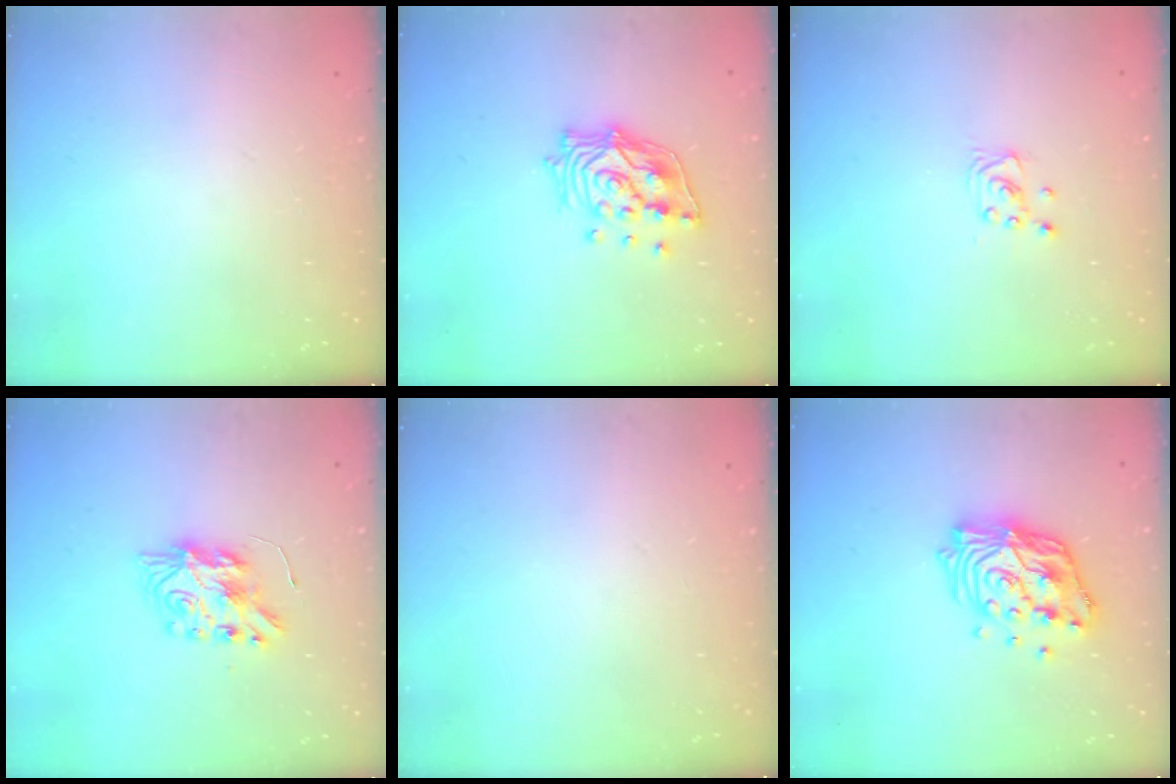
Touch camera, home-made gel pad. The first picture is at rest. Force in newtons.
{"total": 14.8, "press": 14.6, "slide": 2.2}
{"total": 2.2, "press": 2.2, "slide": 0.2}
{"total": 8.4, "press": 8.4, "slide": 0.7}
{"total": 0.0}
{"total": 16.1, "press": 16.0, "slide": 1.3}